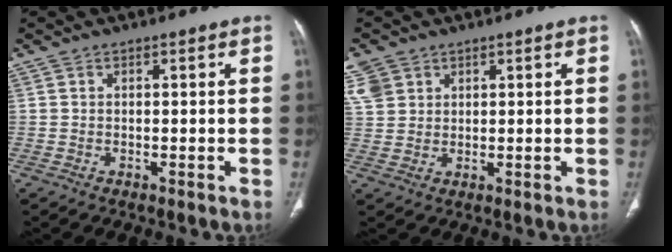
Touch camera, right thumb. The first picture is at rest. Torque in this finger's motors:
{"motor_torque": [0.06, 0.50, 0.54, 0.61, 0.07]}